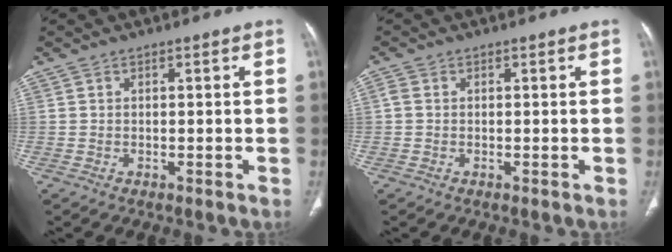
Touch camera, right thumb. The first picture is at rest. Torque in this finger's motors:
{"motor_torque": [0.12, -0.09, 0.36, -0.36, -0.02]}